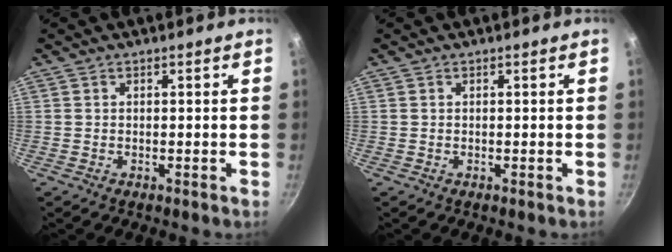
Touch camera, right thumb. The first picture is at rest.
{"total": 0.0}